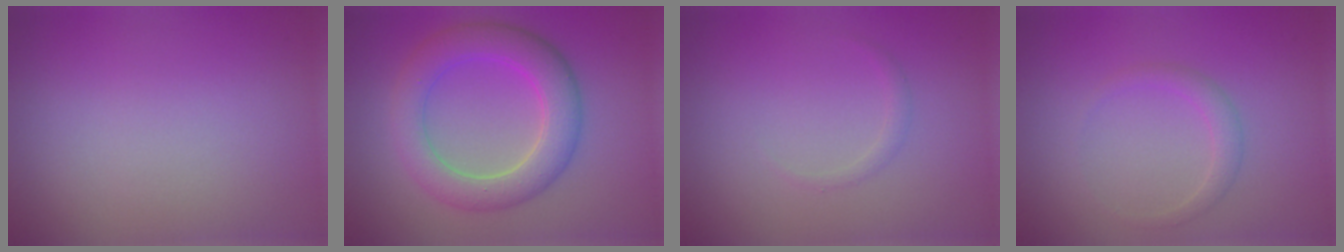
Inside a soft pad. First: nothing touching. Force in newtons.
{"total": 5.6, "press": 5.6, "slide": 0.5}
{"total": 0.6, "press": 0.6, "slide": 0.0}
{"total": 1.4, "press": 1.4, "slide": 0.0}